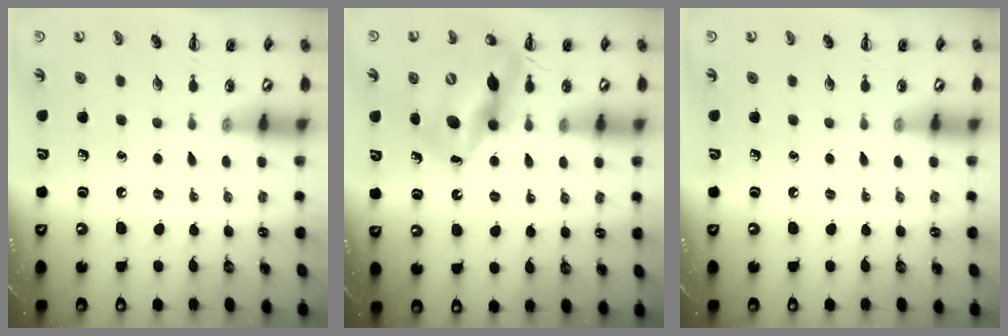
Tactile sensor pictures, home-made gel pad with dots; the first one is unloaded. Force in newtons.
{"total": 13.9, "press": 13.5, "slide": 3.6}
{"total": 0.0}